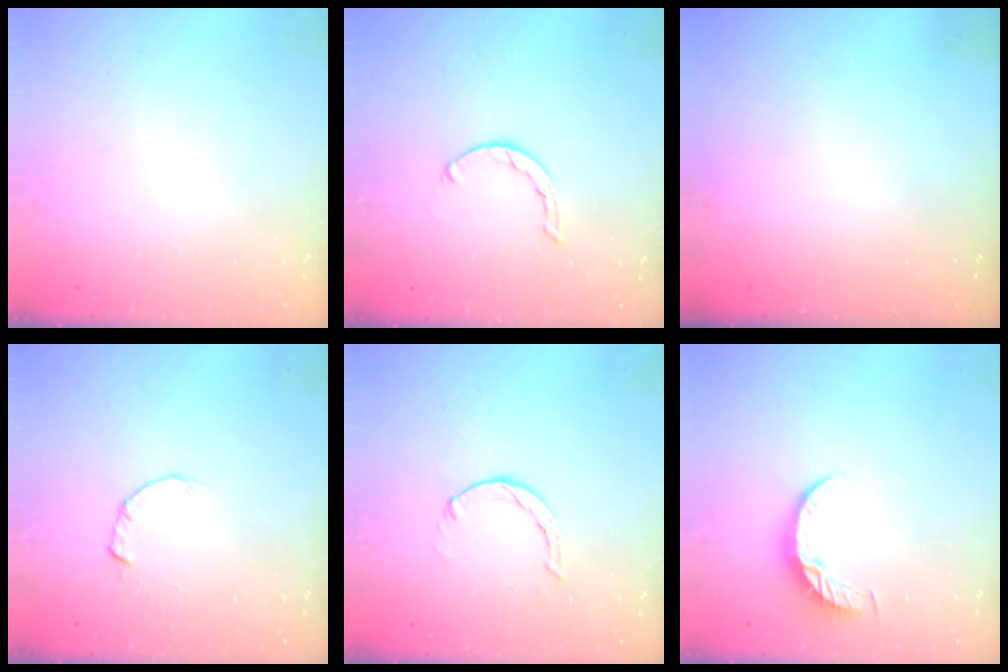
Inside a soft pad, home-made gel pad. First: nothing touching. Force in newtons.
{"total": 1.7, "press": 1.6, "slide": 0.3}
{"total": 0.0}
{"total": 1.8, "press": 1.7, "slide": 0.3}
{"total": 2.7, "press": 2.7, "slide": 0.5}
{"total": 6.1, "press": 6.0, "slide": 0.6}